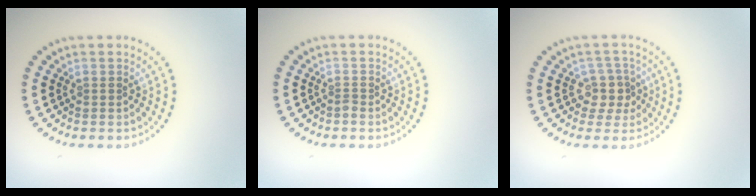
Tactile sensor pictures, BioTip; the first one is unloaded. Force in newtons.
{"total": 0.6, "press": 0.3, "slide": 0.5}
{"total": 2.3, "press": 1.9, "slide": 1.3}